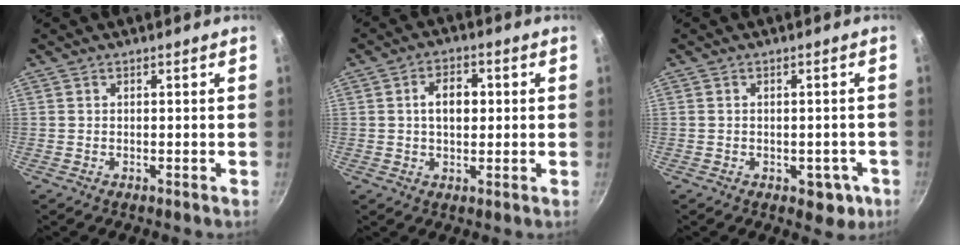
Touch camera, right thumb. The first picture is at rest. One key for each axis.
{"total": 6.3, "fx": 0.7, "fy": 4.1, "fz": 4.8, "tx": -0.062, "ty": 0.010, "tz": 0.007}
{"total": 5.0, "fx": -1.8, "fy": 3.3, "fz": 3.3, "tx": -0.015, "ty": 0.016, "tz": -0.009}